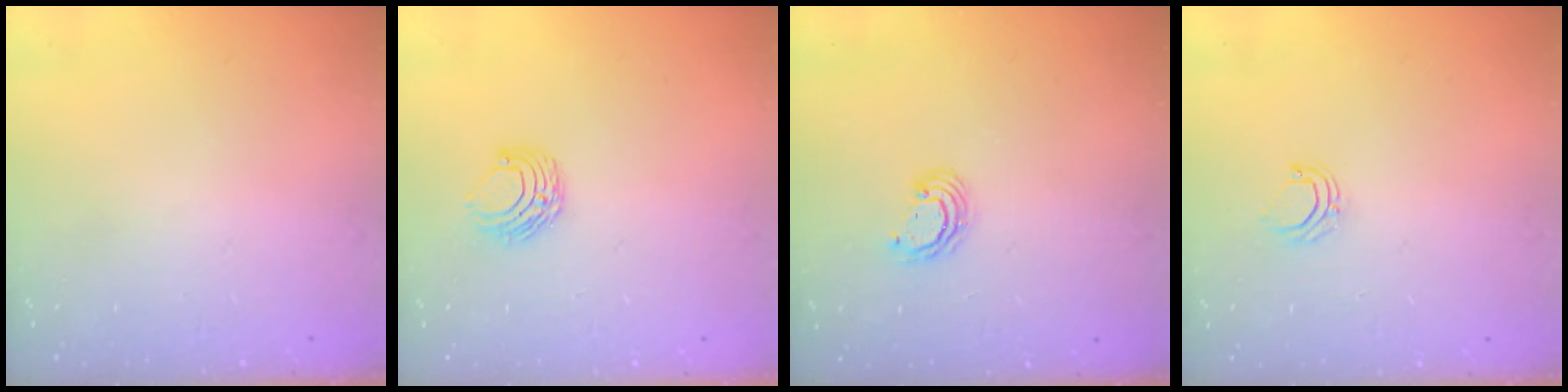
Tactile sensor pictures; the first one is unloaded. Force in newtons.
{"total": 6.3, "press": 6.2, "slide": 0.6}
{"total": 3.8, "press": 3.8, "slide": 0.2}
{"total": 4.9, "press": 4.8, "slide": 0.5}